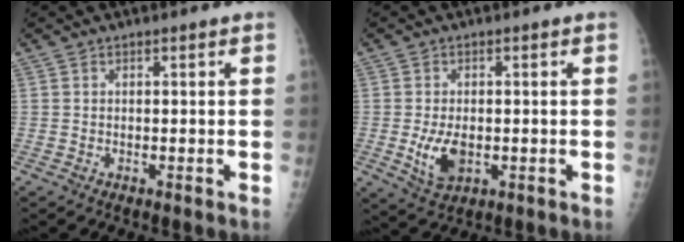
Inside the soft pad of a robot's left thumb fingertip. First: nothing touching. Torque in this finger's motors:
{"motor_torque": [0.01, 0.24, 0.64, 0.09, 0.08]}